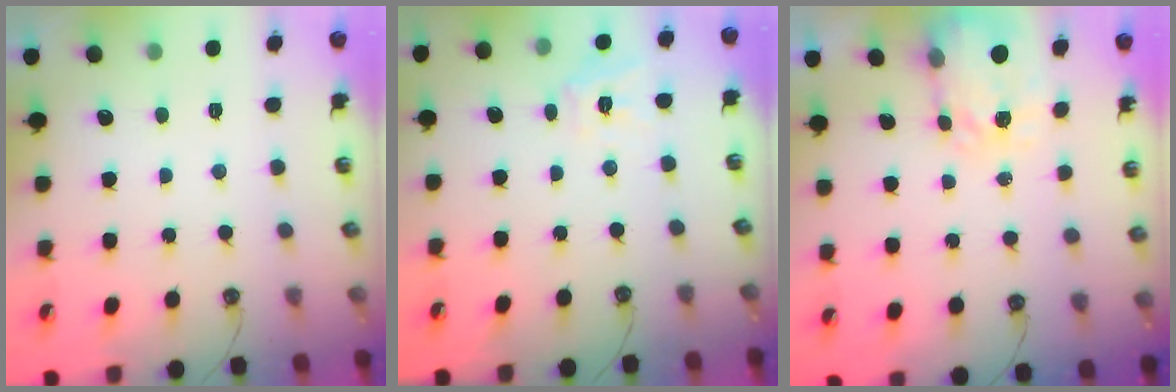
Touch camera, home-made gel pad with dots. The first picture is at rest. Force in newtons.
{"total": 8.5, "press": 8.5, "slide": 0.8}
{"total": 4.0, "press": 3.9, "slide": 0.6}